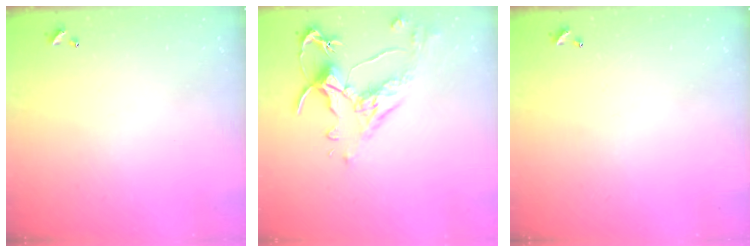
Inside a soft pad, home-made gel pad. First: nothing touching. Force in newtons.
{"total": 2.6, "press": 2.2, "slide": 1.3}
{"total": 0.0}